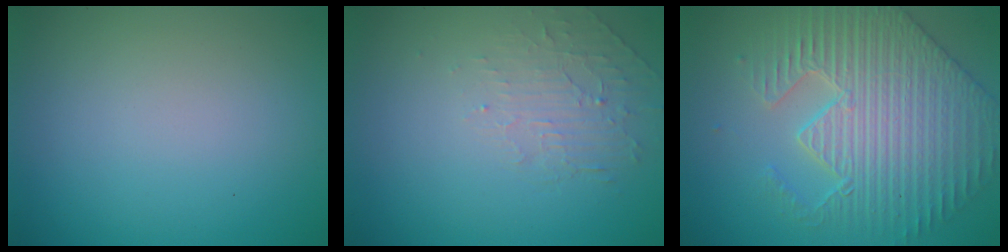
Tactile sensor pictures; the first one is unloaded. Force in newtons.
{"total": 1.9, "press": 0.6, "slide": 1.8}
{"total": 5.6, "press": 5.2, "slide": 2.2}